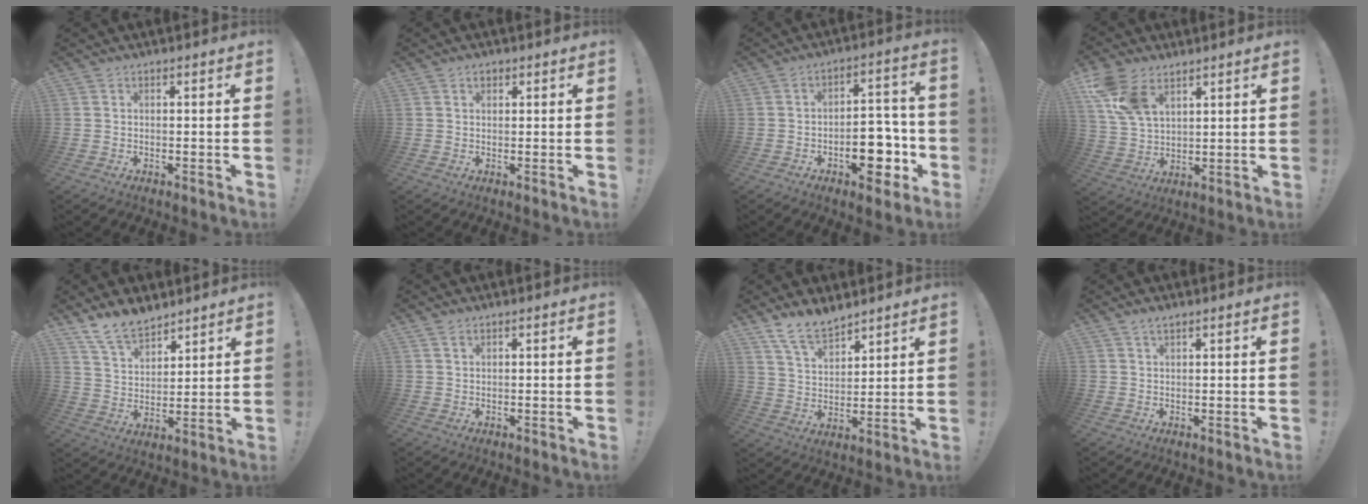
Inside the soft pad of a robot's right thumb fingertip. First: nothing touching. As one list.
[{"total": 1.3, "force": [0.7, 1.0, 0.5], "torque": [-0.004, 0.000, 0.010]}, {"total": 13.5, "force": [-5.2, 7.4, 10.0], "torque": [-0.109, 0.038, -0.080]}, {"total": 11.6, "force": [6.6, 6.8, 6.5], "torque": [-0.137, -0.014, 0.132]}, {"total": 11.0, "force": [9.2, 4.8, 3.5], "torque": [-0.069, -0.061, 0.180]}, {"total": 1.1, "force": [0.7, 0.6, 0.7], "torque": [-0.013, 0.002, 0.013]}, {"total": 10.1, "force": [8.5, 4.0, 3.7], "torque": [-0.077, -0.052, 0.167]}, {"total": 1.8, "force": [1.3, 0.6, 1.1], "torque": [-0.021, -0.002, 0.023]}]